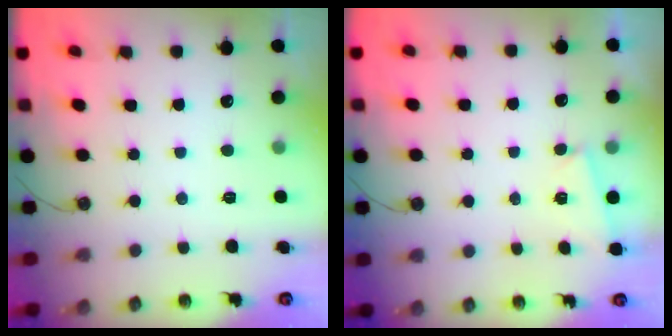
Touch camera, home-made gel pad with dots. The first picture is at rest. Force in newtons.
{"total": 1.7, "press": 1.3, "slide": 1.0}